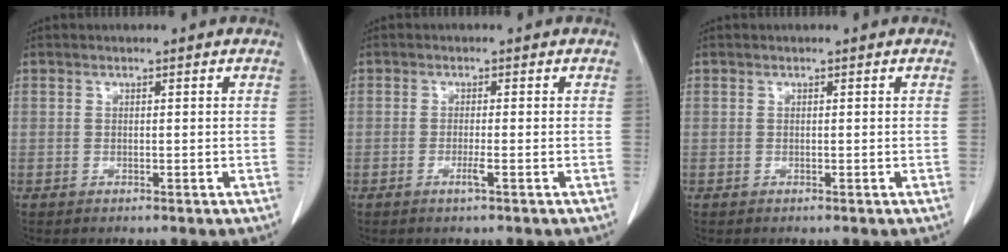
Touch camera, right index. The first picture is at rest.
{"total": 1.7, "force": [-0.8, -0.2, 1.5], "torque": [-0.030, -0.004, -0.015]}
{"total": 0.0}